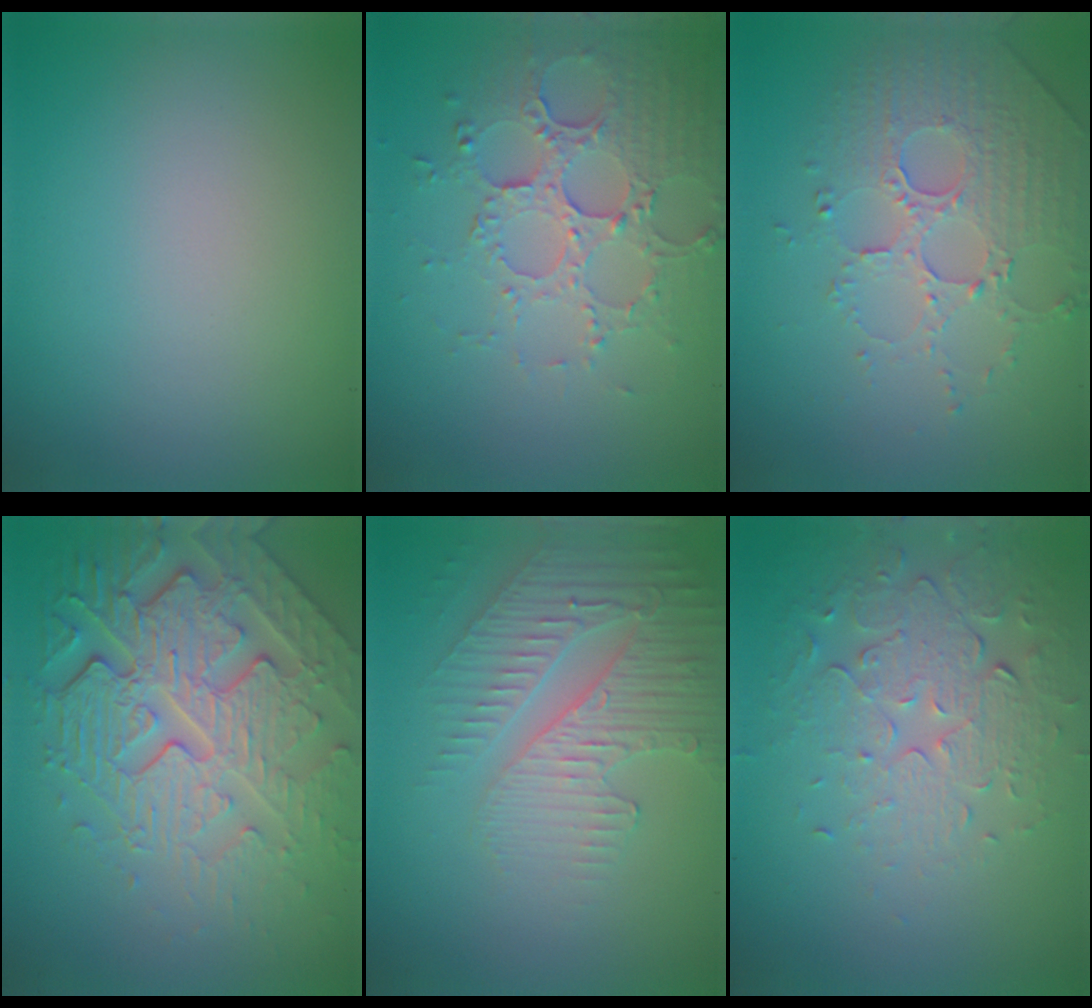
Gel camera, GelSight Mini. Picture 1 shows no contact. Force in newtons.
{"total": 5.3, "press": 3.9, "slide": 3.6}
{"total": 5.0, "press": 3.4, "slide": 3.6}
{"total": 7.8, "press": 6.0, "slide": 5.0}
{"total": 3.9, "press": 3.7, "slide": 1.2}
{"total": 5.4, "press": 3.7, "slide": 3.9}